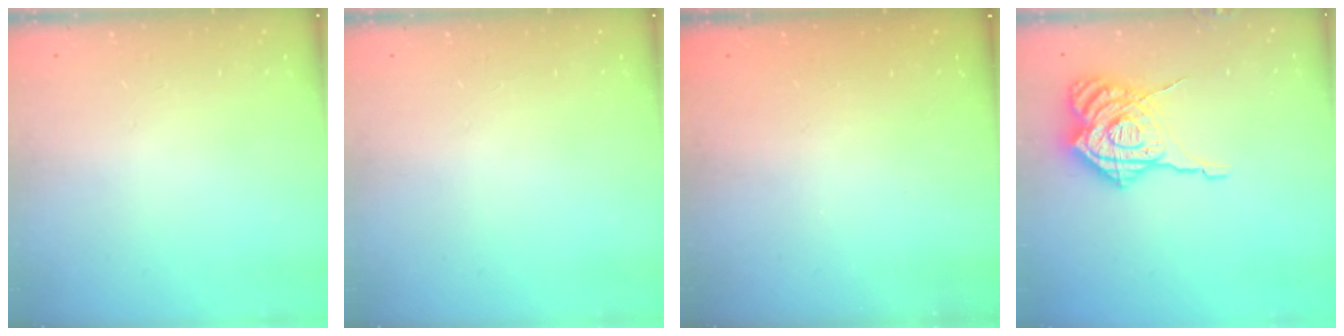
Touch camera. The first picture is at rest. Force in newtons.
{"total": 0.0}
{"total": 2.3, "press": 2.2, "slide": 0.8}
{"total": 17.6, "press": 17.5, "slide": 2.0}